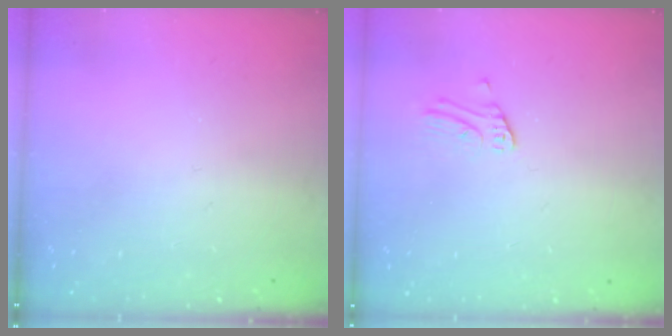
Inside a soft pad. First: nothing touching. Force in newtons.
{"total": 2.6, "press": 2.6, "slide": 0.3}